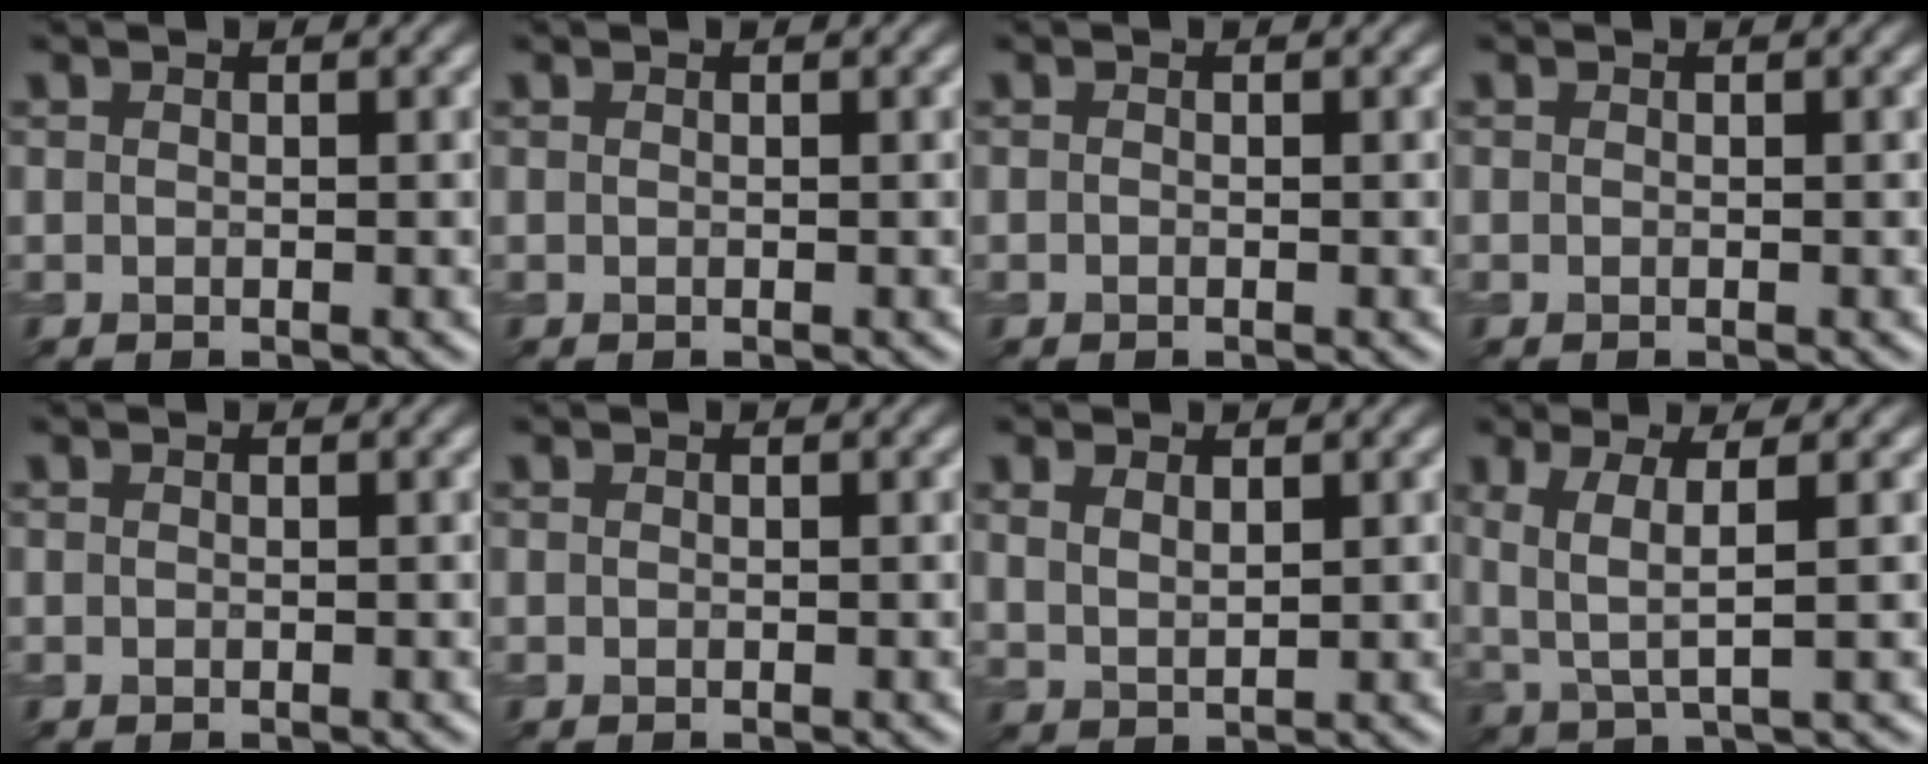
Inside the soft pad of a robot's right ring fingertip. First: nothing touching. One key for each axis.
{"total": 0.0}
{"total": 0.0}
{"total": 0.0}
{"total": 0.0}
{"total": 0.0}
{"total": 1.7, "fx": 1.2, "fy": 0.7, "fz": 1.0, "tx": -0.023, "ty": 0.003, "tz": 0.029}
{"total": 3.5, "fx": 0.9, "fy": 0.7, "fz": 3.3, "tx": -0.070, "ty": 0.008, "tz": 0.020}